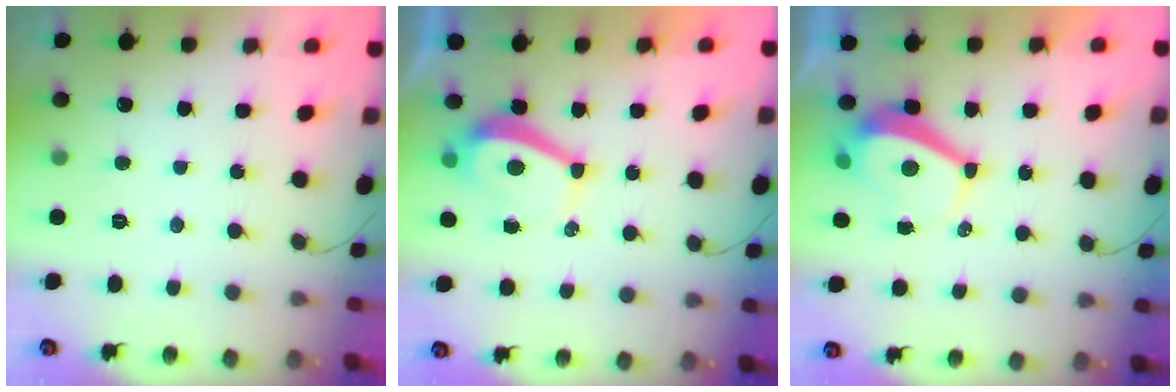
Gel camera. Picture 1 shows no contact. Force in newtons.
{"total": 4.9, "press": 4.9, "slide": 0.3}
{"total": 4.3, "press": 4.3, "slide": 0.1}